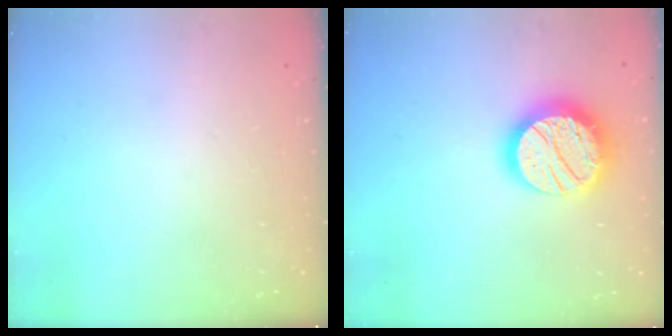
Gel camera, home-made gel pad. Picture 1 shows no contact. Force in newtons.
{"total": 18.8, "press": 18.7, "slide": 1.4}